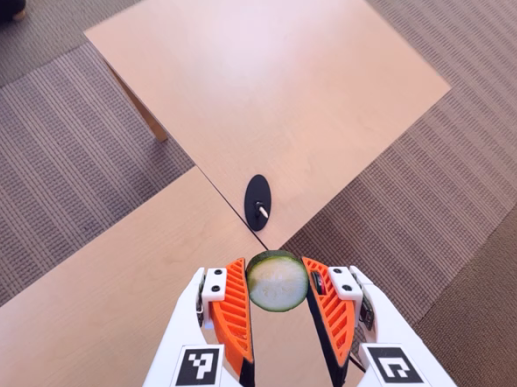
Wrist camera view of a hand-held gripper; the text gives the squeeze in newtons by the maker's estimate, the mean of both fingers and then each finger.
{"total": 11.4, "left": 11.0, "right": 11.9}